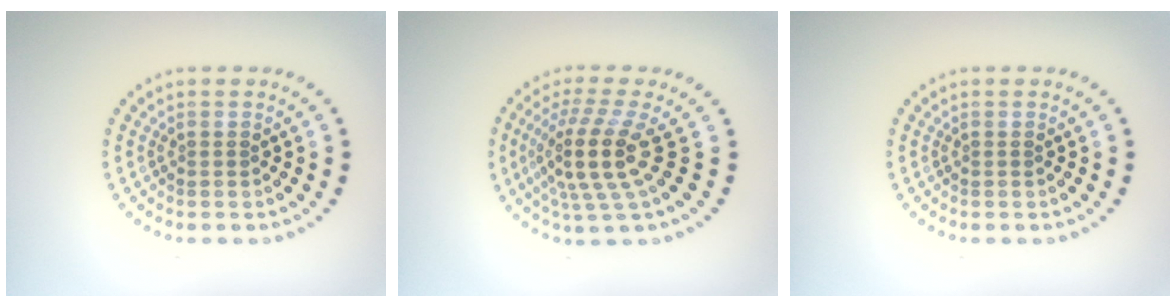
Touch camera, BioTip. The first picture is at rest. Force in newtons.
{"total": 4.9, "press": 3.7, "slide": 3.3}
{"total": 0.0}